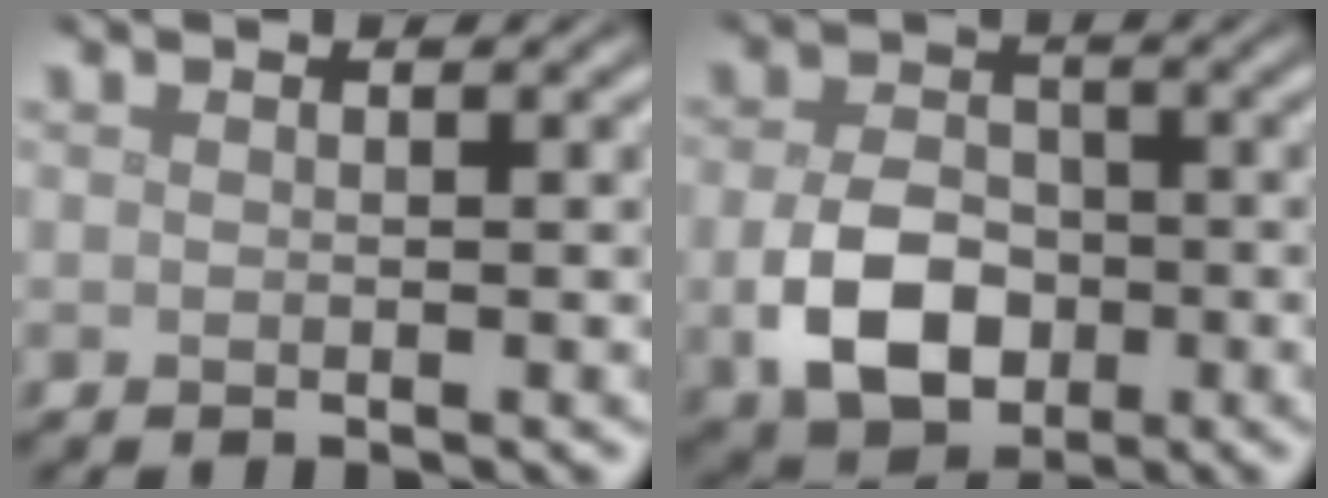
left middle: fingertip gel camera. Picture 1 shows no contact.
{"total": 6.2, "force": [-1.6, 4.5, 4.0], "torque": [-0.087, -0.010, -0.027]}